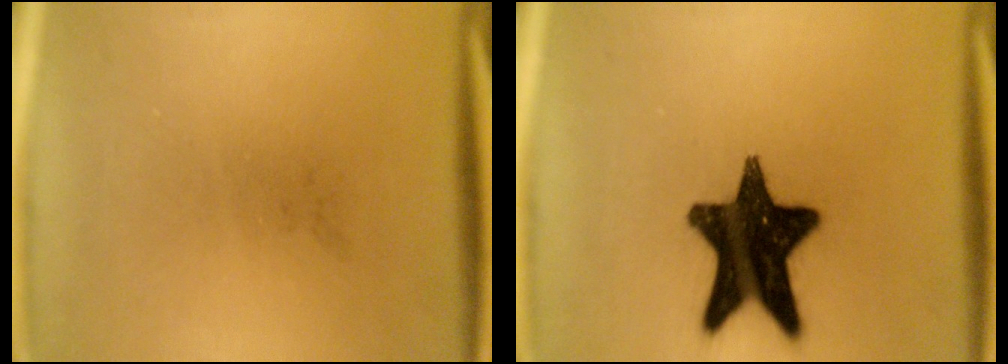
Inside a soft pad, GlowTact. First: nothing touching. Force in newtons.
{"total": 17.4}